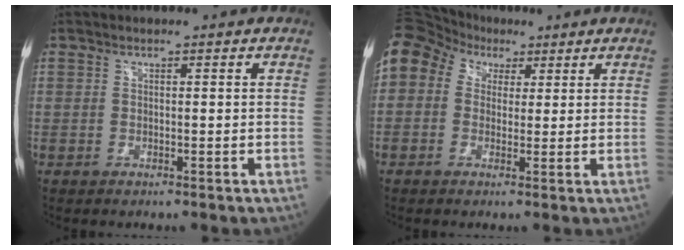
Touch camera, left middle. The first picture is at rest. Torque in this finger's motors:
{"motor_torque": [2.15, 0.01, 1.06, 0.21]}